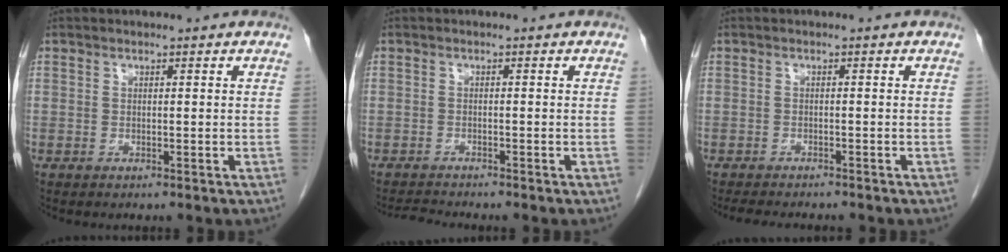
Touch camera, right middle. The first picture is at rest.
{"total": 2.2, "force": [-2.1, -0.5, 0.1], "torque": [-0.008, -0.014, -0.038]}
{"total": 6.1, "force": [-5.4, 1.2, 2.5], "torque": [-0.034, -0.008, -0.078]}